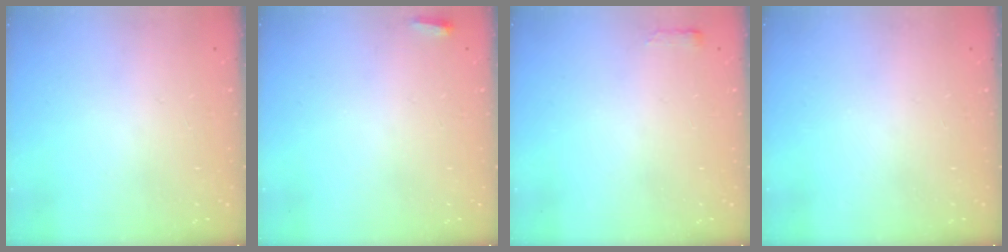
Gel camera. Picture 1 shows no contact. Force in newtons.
{"total": 2.7, "press": 2.6, "slide": 0.9}
{"total": 2.4, "press": 2.4, "slide": 0.4}
{"total": 0.0}